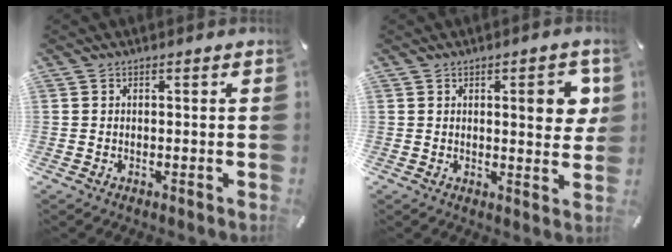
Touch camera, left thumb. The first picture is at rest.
{"total": 7.4, "force": [2.4, 2.7, 6.5], "torque": [-0.080, -0.013, 0.030]}